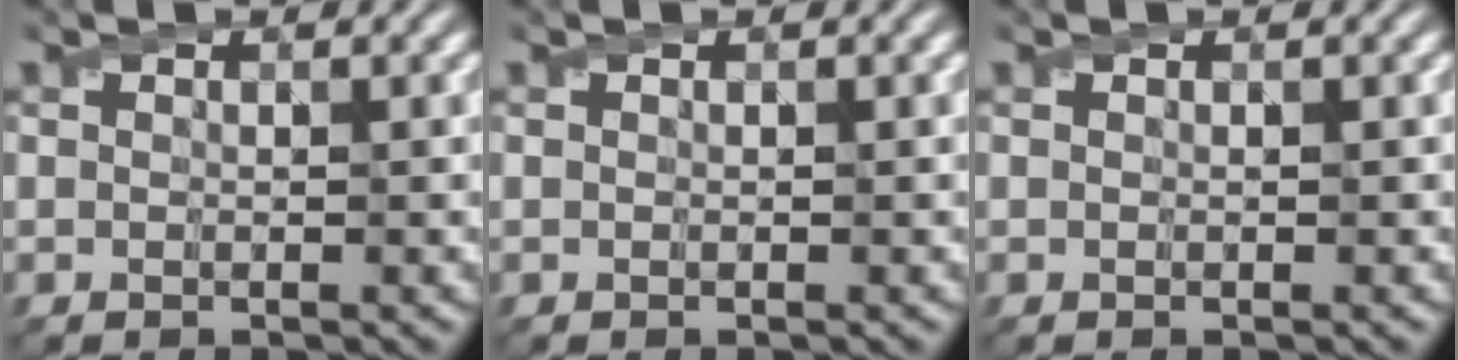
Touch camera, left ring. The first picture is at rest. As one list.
[{"total": 0.0}, {"total": 0.0}]